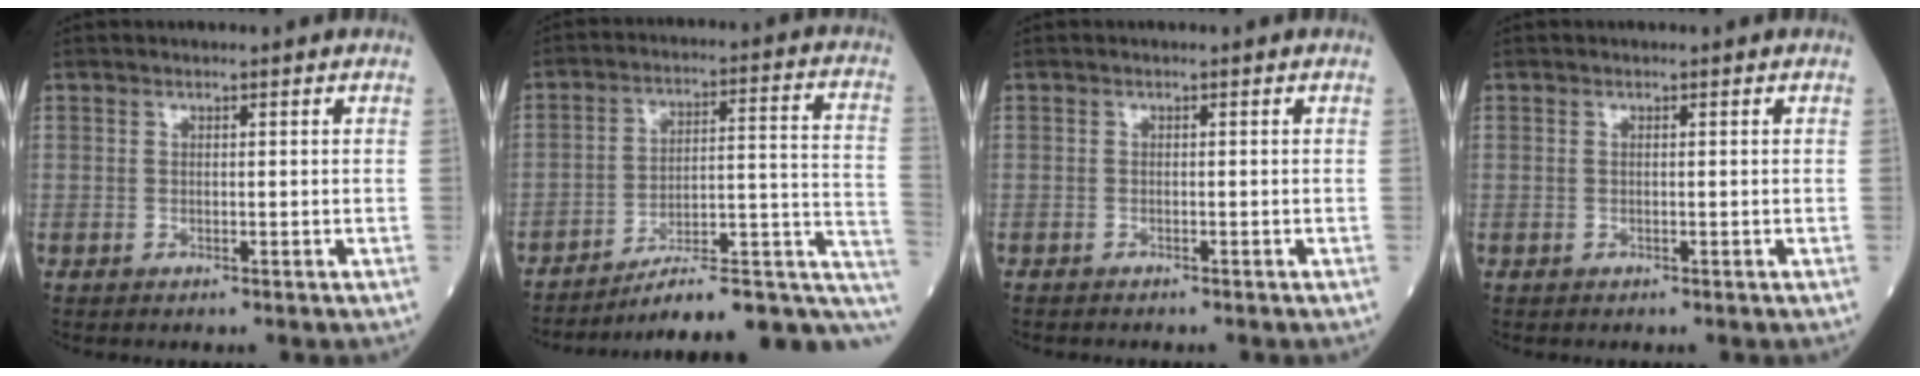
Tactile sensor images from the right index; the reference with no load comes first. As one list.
[{"total": 18.8, "force": [-14.1, 3.8, 11.9], "torque": [-0.088, 0.056, -0.193]}, {"total": 1.0, "force": [-1.0, 0.2, 0.2], "torque": [-0.006, 0.000, -0.016]}, {"total": 0.0}]